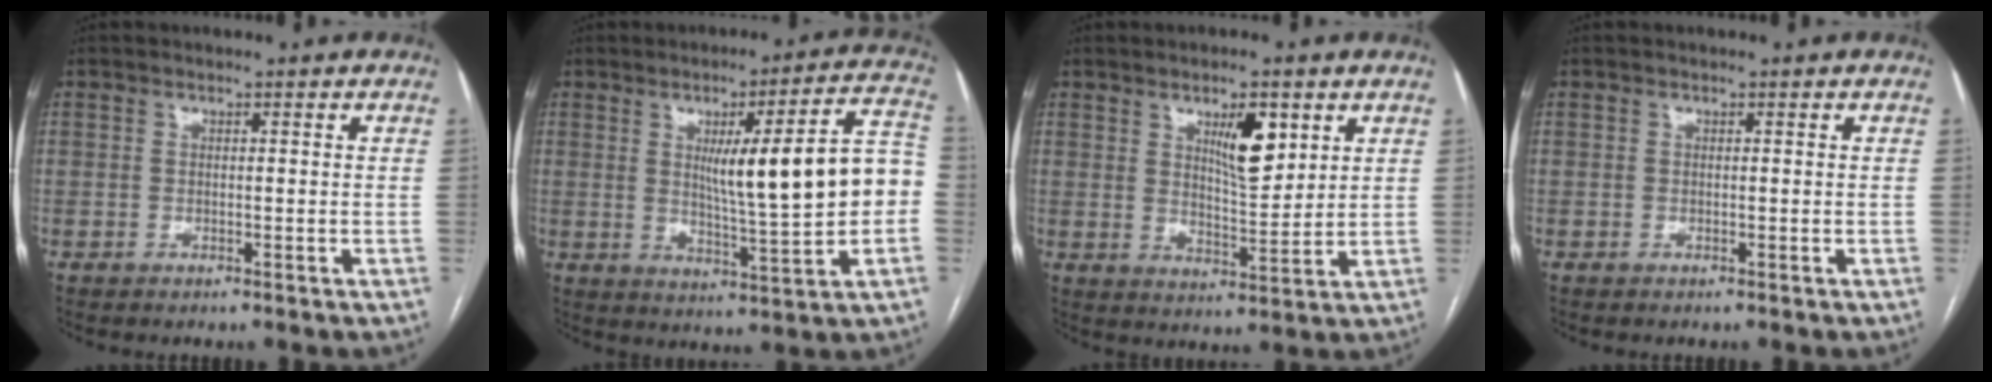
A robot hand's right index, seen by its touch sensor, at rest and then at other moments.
{"total": 15.0, "force": [0.7, 1.1, 14.9], "torque": [-0.205, 0.016, 0.016]}
{"total": 7.3, "force": [3.4, 2.1, 6.2], "torque": [-0.104, -0.003, 0.060]}
{"total": 0.0}